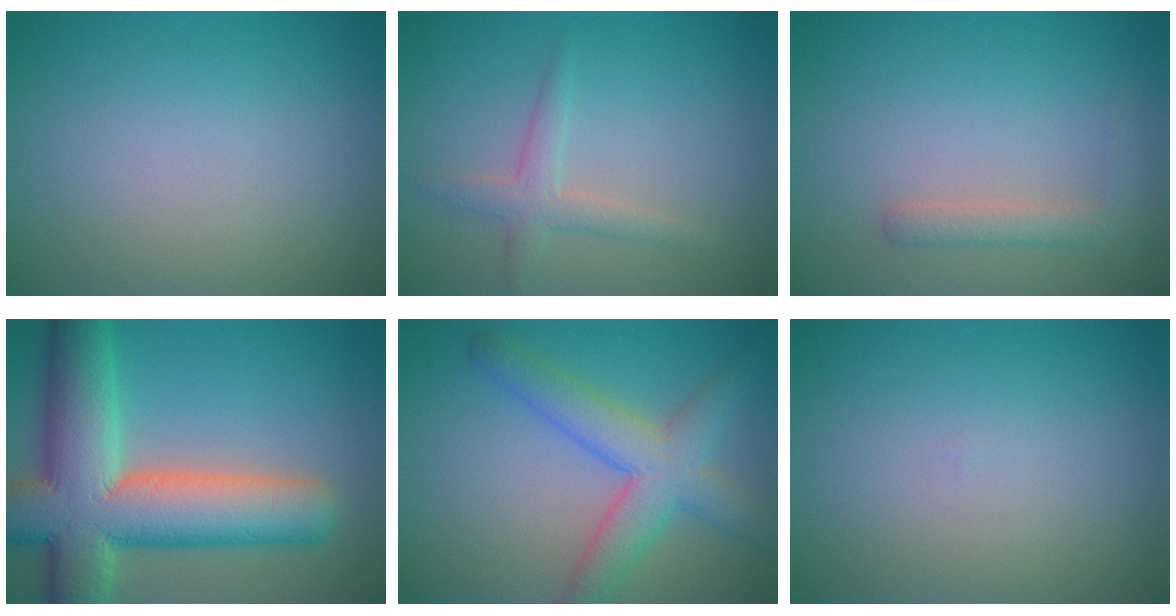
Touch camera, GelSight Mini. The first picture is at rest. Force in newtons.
{"total": 2.1, "press": 2.1, "slide": 0.0}
{"total": 1.9, "press": 1.9, "slide": 0.1}
{"total": 13.2, "press": 13.2, "slide": 1.2}
{"total": 5.6, "press": 5.6, "slide": 0.2}
{"total": 0.0}